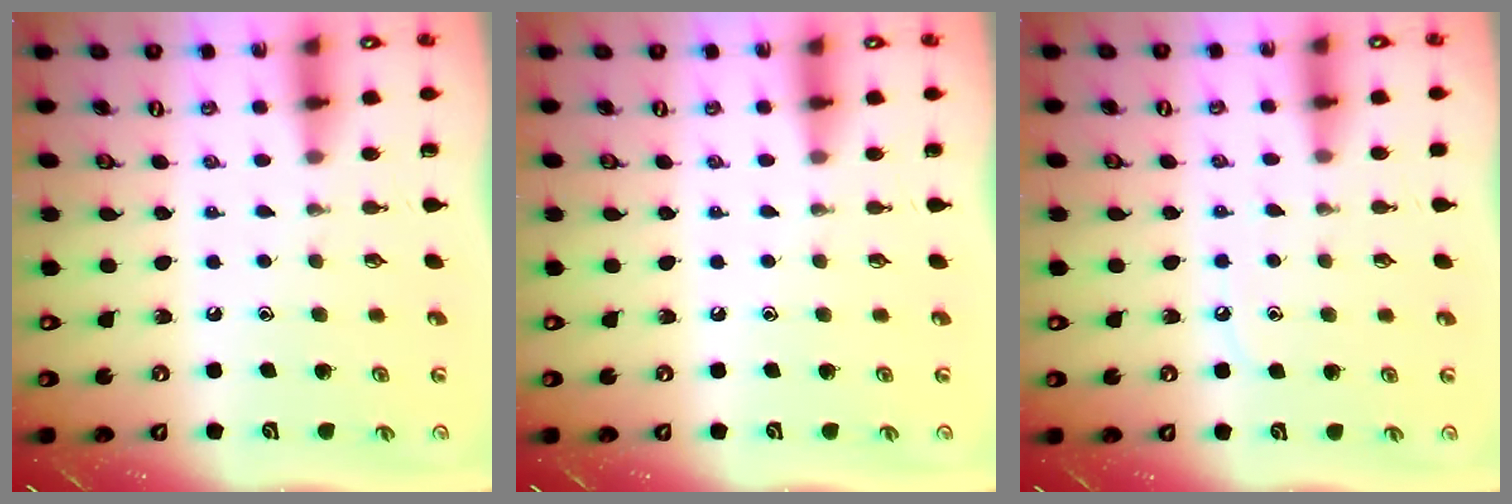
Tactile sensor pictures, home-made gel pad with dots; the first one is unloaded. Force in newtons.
{"total": 0.0}
{"total": 4.7, "press": 4.7, "slide": 0.6}